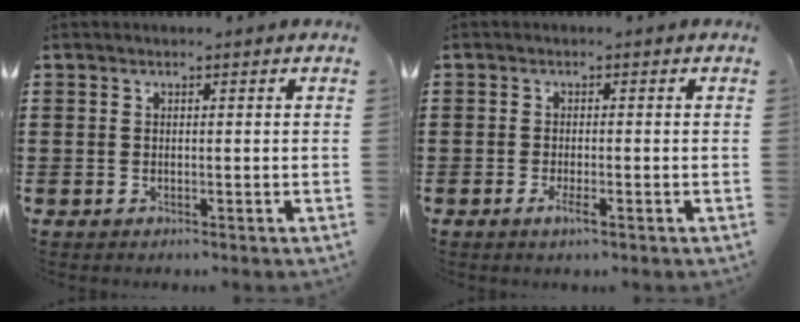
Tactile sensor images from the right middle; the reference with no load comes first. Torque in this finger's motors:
{"motor_torque": [0.92, 0.09, 0.08, 0.09]}